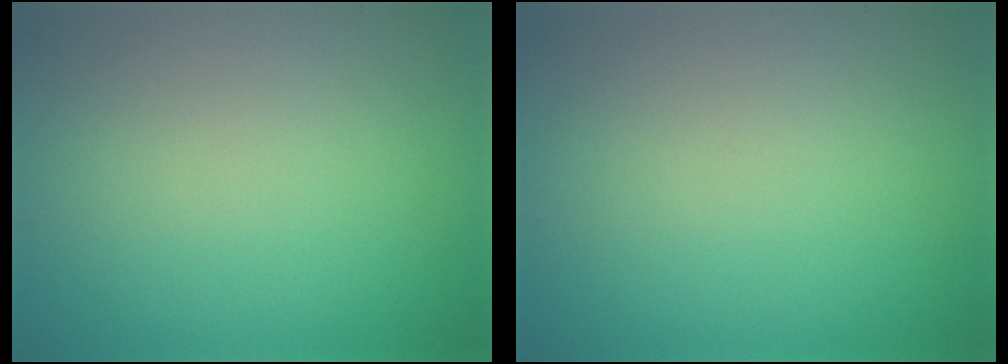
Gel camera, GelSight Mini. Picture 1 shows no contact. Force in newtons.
{"total": 0.0}